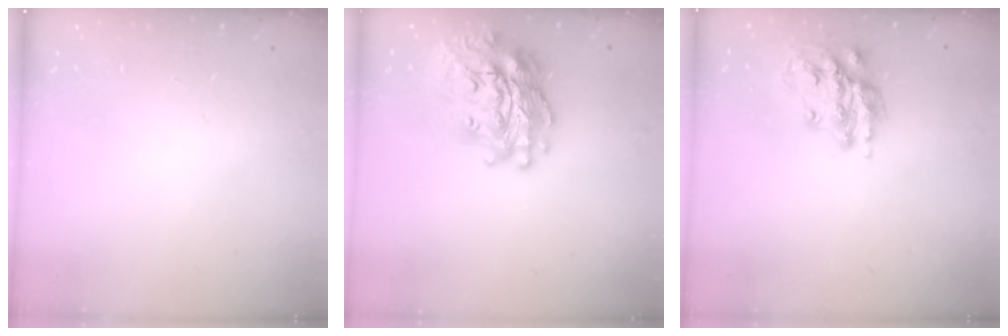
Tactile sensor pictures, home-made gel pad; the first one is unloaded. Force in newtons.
{"total": 23.0, "press": 22.8, "slide": 2.4}
{"total": 16.1, "press": 16.1, "slide": 1.5}